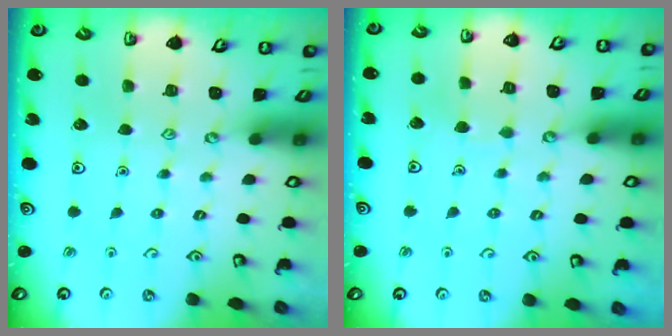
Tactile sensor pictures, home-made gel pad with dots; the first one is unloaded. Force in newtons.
{"total": 2.4, "press": 2.4, "slide": 0.2}